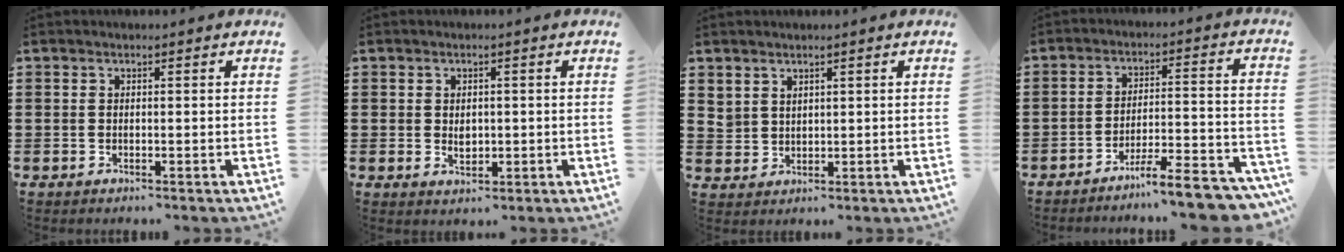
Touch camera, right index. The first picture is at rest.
{"total": 2.0, "force": [0.0, 1.4, 1.5], "torque": [-0.022, 0.002, -0.002]}
{"total": 2.6, "force": [2.3, 1.3, 0.0], "torque": [-0.009, 0.003, 0.046]}
{"total": 8.2, "force": [-7.2, 0.3, 3.9], "torque": [-0.053, 0.009, -0.133]}